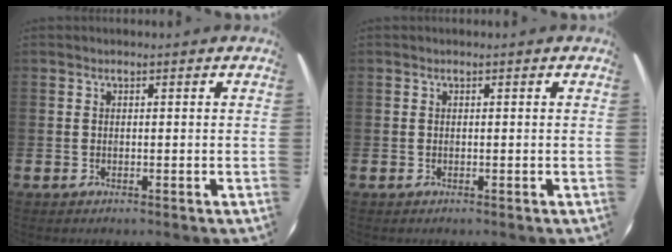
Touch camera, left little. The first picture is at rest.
{"total": 0.0}